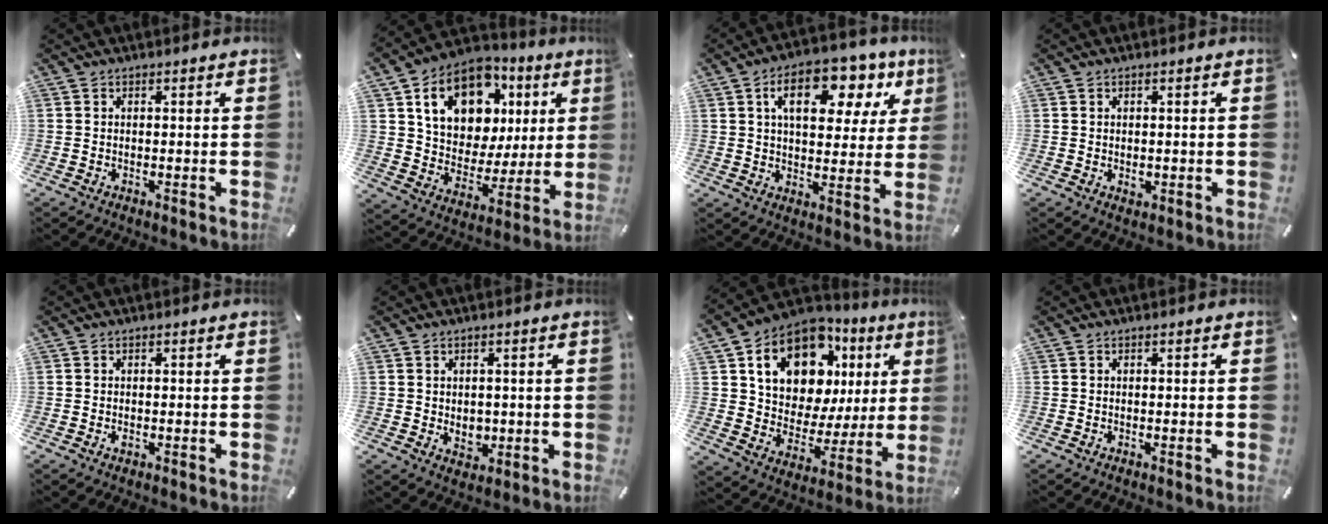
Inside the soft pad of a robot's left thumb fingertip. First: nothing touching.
{"total": 17.3, "force": [8.0, 12.5, 9.0], "torque": [-0.156, -0.030, 0.150]}
{"total": 14.8, "force": [6.8, 8.3, 10.2], "torque": [-0.151, -0.017, 0.110]}
{"total": 1.2, "force": [0.0, 1.0, 0.7], "torque": [-0.012, 0.002, 0.000]}
{"total": 0.6, "force": [-0.1, 0.4, 0.4], "torque": [-0.007, -0.002, -0.002]}
{"total": 3.8, "force": [0.1, 3.4, 1.8], "torque": [-0.008, -0.005, 0.002]}
{"total": 17.6, "force": [9.2, 11.4, 9.8], "torque": [-0.175, -0.049, 0.166]}
{"total": 0.0}